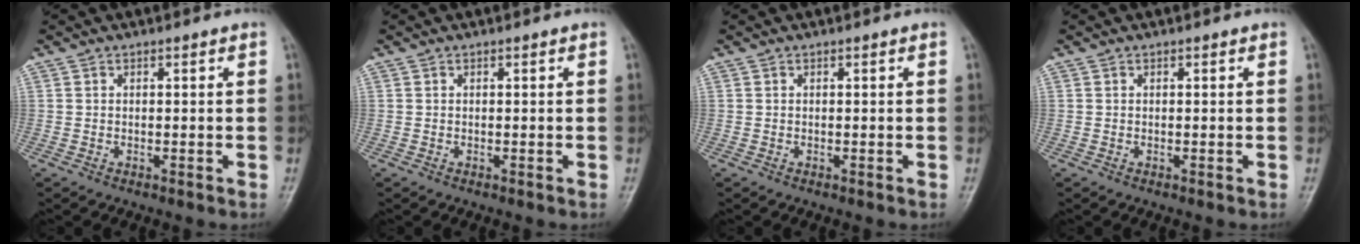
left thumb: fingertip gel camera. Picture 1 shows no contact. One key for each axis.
{"total": 0.0}
{"total": 0.0}
{"total": 0.0}